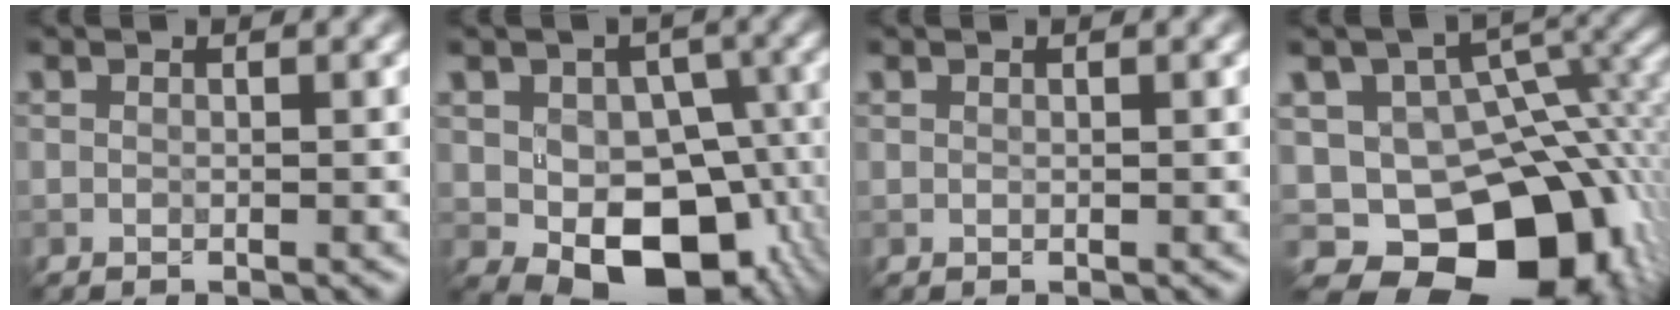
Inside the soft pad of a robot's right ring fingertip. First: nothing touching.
{"total": 10.2, "force": [-3.0, 6.9, 6.9], "torque": [-0.100, -0.014, -0.042]}
{"total": 0.0}
{"total": 14.1, "force": [-5.6, 9.3, 9.1], "torque": [-0.129, -0.016, -0.076]}